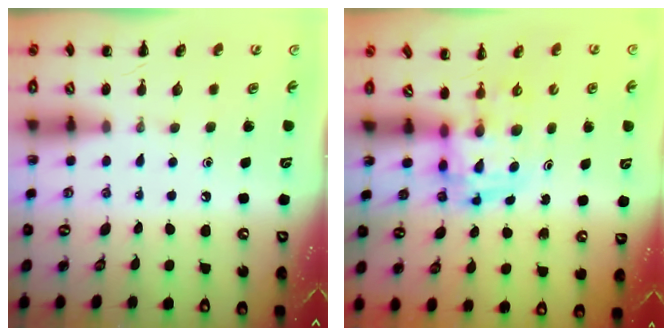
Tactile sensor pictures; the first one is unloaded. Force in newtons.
{"total": 3.5, "press": 3.5, "slide": 0.6}